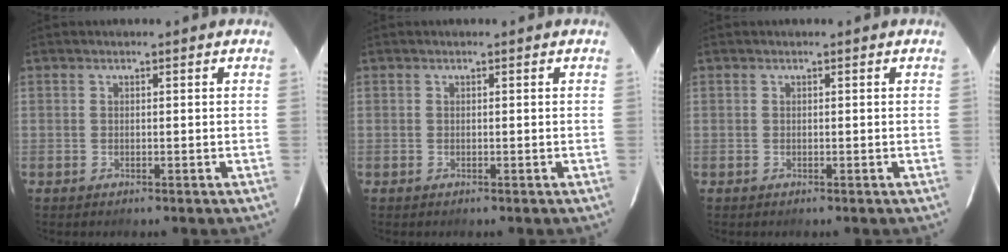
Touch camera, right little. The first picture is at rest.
{"total": 0.0}
{"total": 0.0}